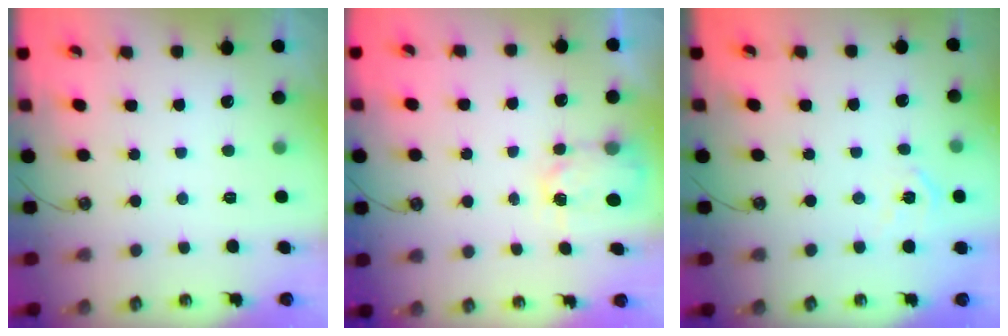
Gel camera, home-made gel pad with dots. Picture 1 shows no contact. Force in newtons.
{"total": 3.2, "press": 3.1, "slide": 0.5}
{"total": 6.5, "press": 6.4, "slide": 0.7}